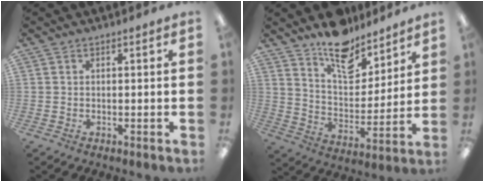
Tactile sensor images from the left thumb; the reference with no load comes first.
{"total": 14.2, "force": [11.7, 6.4, 4.8], "torque": [-0.074, -0.084, 0.215]}